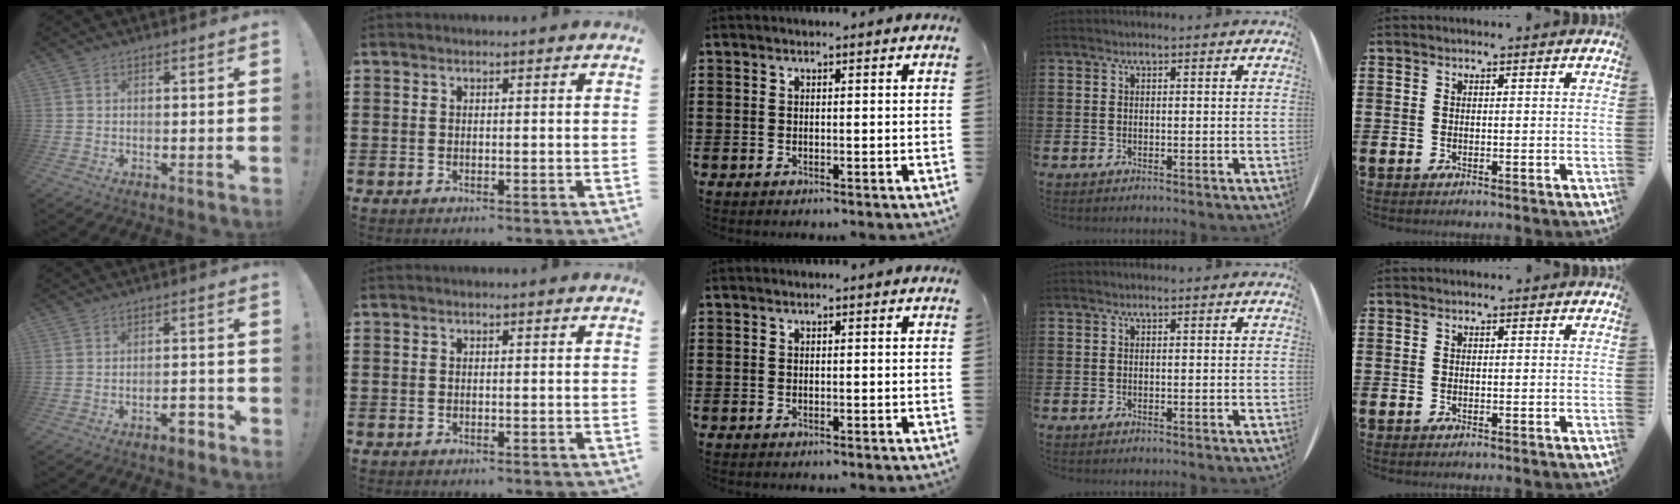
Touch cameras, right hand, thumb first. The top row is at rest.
{"thumb": {"total": 4.4, "force": [-3.1, 1.6, 2.7], "torque": [-0.039, 0.022, -0.051]}}